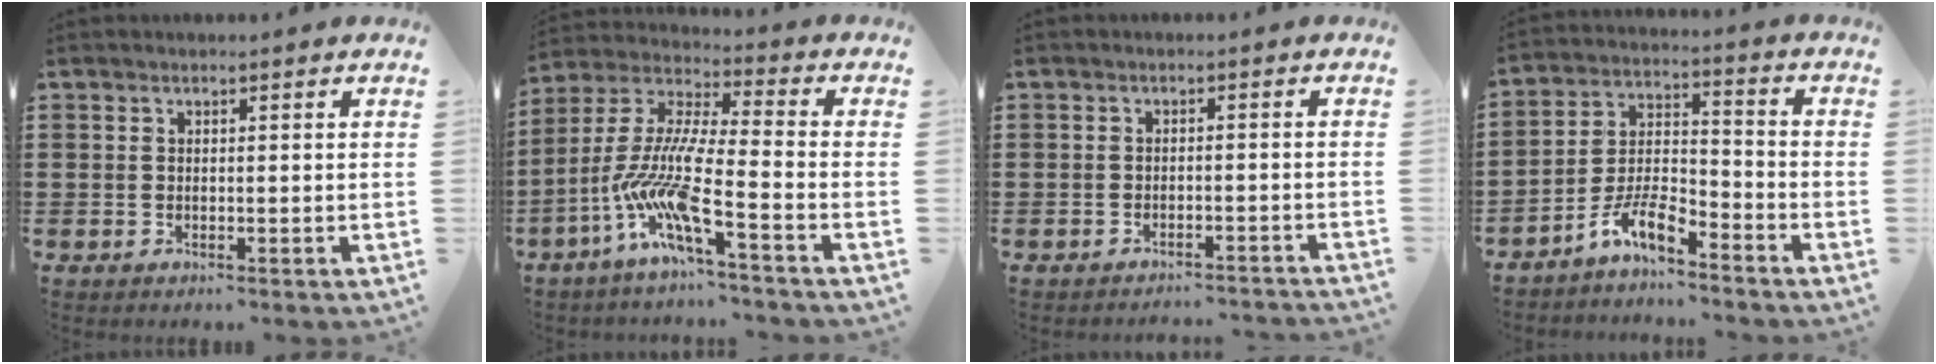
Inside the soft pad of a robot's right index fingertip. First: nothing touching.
{"total": 11.1, "force": [-6.4, 0.9, 9.1], "torque": [-0.227, -0.038, -0.143]}
{"total": 1.9, "force": [-1.9, 0.0, 0.0], "torque": [-0.005, 0.002, -0.042]}
{"total": 7.4, "force": [-6.0, 1.8, 3.9], "torque": [-0.090, -0.002, -0.120]}